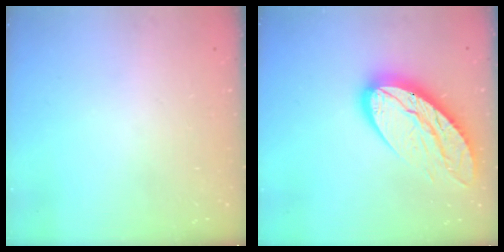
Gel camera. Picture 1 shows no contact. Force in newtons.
{"total": 15.9, "press": 15.7, "slide": 2.2}